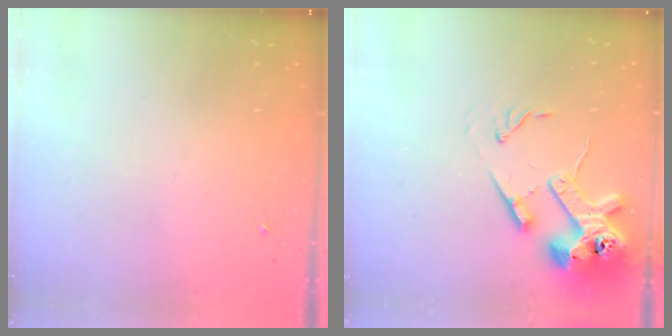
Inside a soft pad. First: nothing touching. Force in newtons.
{"total": 15.7, "press": 15.5, "slide": 2.1}